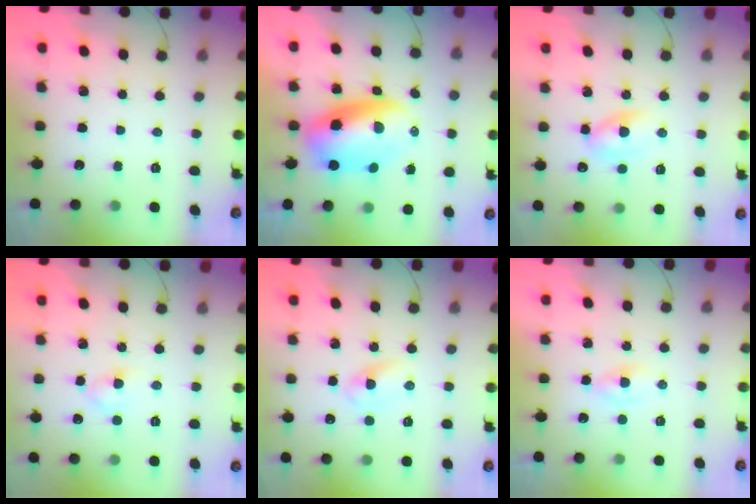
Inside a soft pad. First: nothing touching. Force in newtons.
{"total": 10.2, "press": 9.9, "slide": 2.6}
{"total": 6.1, "press": 6.0, "slide": 0.9}
{"total": 2.5, "press": 2.2, "slide": 1.1}
{"total": 2.7, "press": 2.5, "slide": 1.1}
{"total": 1.1, "press": 0.8, "slide": 0.7}